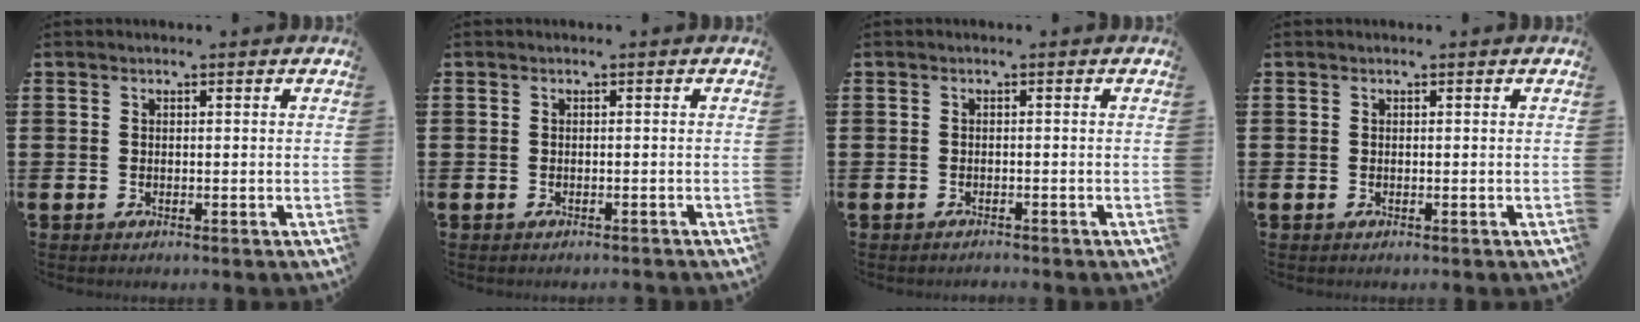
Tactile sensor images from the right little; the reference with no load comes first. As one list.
[{"total": 0.0}, {"total": 0.6, "force": [-0.6, 0.0, -0.1], "torque": [-0.001, -0.002, -0.012]}, {"total": 0.0}]